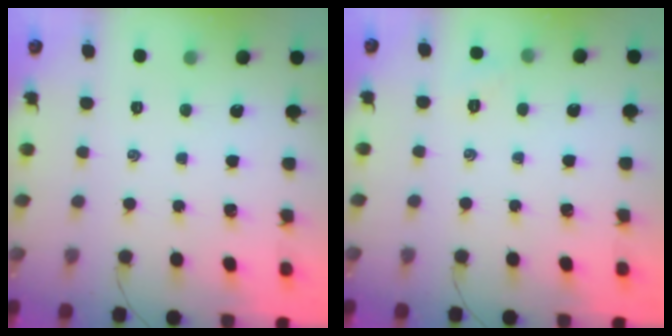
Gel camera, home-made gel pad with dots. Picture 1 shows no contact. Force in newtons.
{"total": 4.0, "press": 3.8, "slide": 1.2}